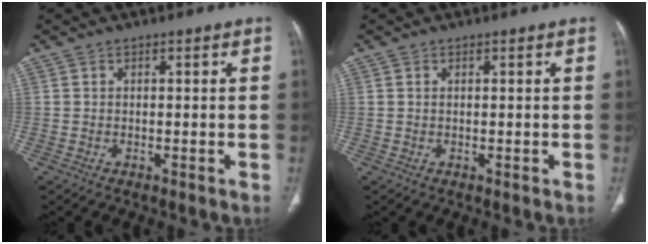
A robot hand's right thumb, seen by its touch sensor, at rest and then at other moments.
{"total": 0.0}